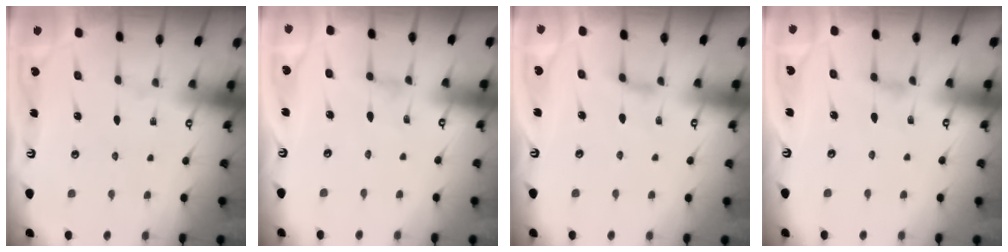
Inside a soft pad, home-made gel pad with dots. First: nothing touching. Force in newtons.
{"total": 0.0}
{"total": 3.0, "press": 2.9, "slide": 0.6}
{"total": 2.3, "press": 2.2, "slide": 0.5}